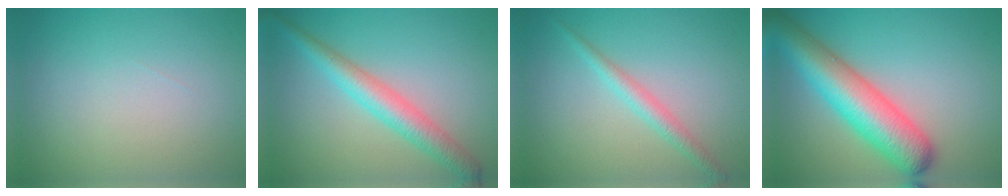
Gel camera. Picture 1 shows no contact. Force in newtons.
{"total": 4.0, "press": 4.0, "slide": 0.1}
{"total": 2.1, "press": 2.1, "slide": 0.0}
{"total": 8.4, "press": 8.4, "slide": 0.3}